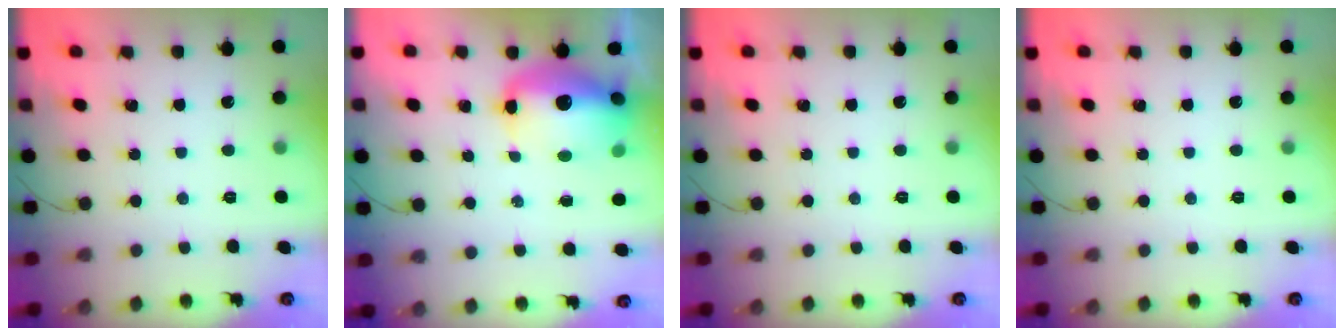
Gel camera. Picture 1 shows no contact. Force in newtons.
{"total": 16.8, "press": 14.2, "slide": 8.9}
{"total": 0.0}
{"total": 0.0}